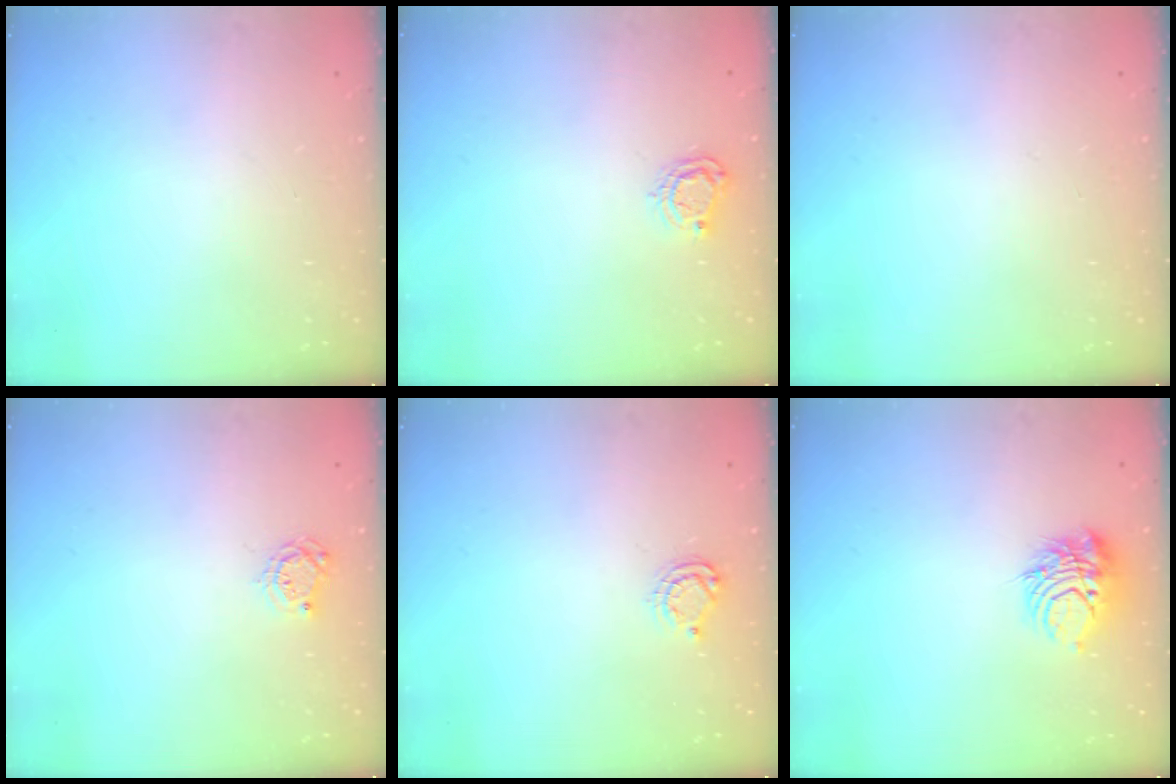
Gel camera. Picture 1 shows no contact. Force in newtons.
{"total": 5.0, "press": 5.0, "slide": 0.6}
{"total": 0.0}
{"total": 5.0, "press": 4.9, "slide": 0.5}
{"total": 5.8, "press": 5.8, "slide": 0.7}
{"total": 9.1, "press": 9.1, "slide": 0.6}